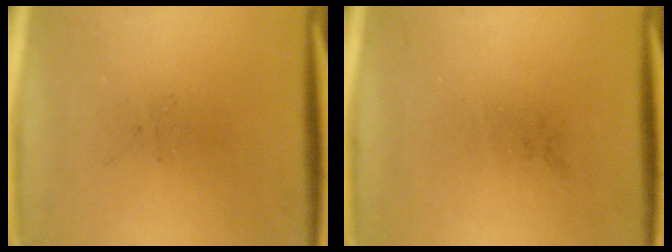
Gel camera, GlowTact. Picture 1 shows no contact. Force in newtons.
{"total": 0.0}